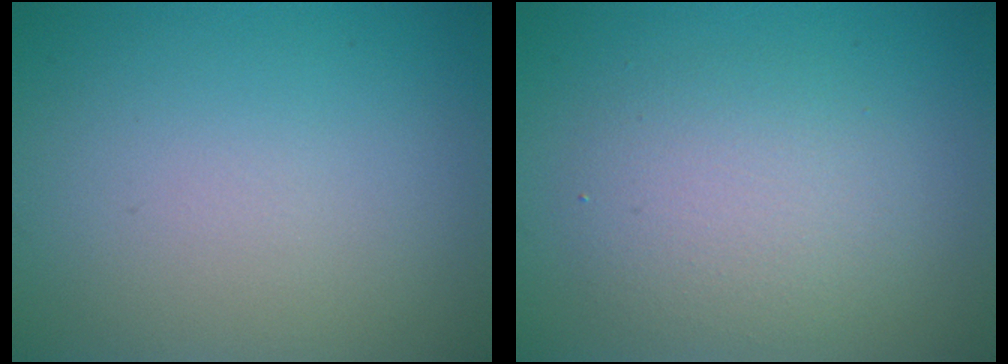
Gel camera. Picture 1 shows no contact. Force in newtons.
{"total": 3.8, "press": 3.7, "slide": 0.3}